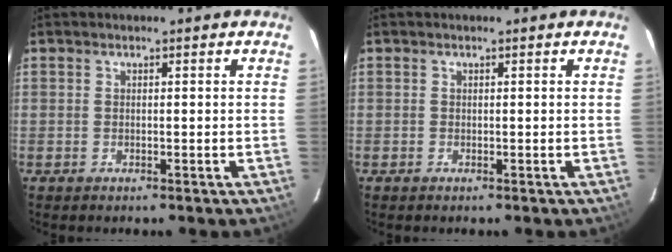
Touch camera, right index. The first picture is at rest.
{"total": 0.0}